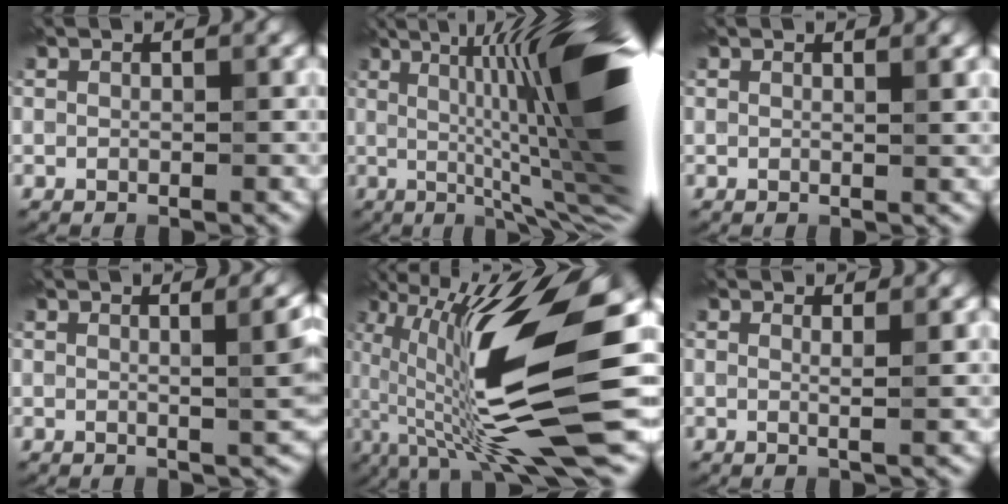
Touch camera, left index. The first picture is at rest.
{"total": 17.8, "force": [1.5, 3.5, 17.4], "torque": [-0.199, 0.026, 0.032]}
{"total": 1.4, "force": [0.7, 0.5, 1.1], "torque": [-0.006, 0.001, 0.006]}
{"total": 5.0, "force": [1.0, 1.8, 4.6], "torque": [-0.033, 0.013, 0.010]}
{"total": 14.9, "force": [-0.8, 3.5, 14.4], "torque": [-0.245, 0.007, -0.015]}
{"total": 1.4, "force": [0.5, 0.4, 1.3], "torque": [-0.017, -0.003, 0.000]}